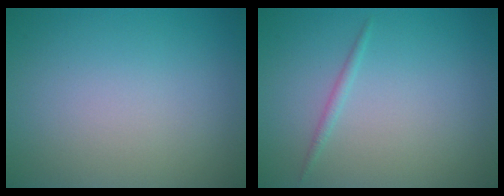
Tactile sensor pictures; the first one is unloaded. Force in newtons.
{"total": 0.8, "press": 0.8, "slide": 0.0}